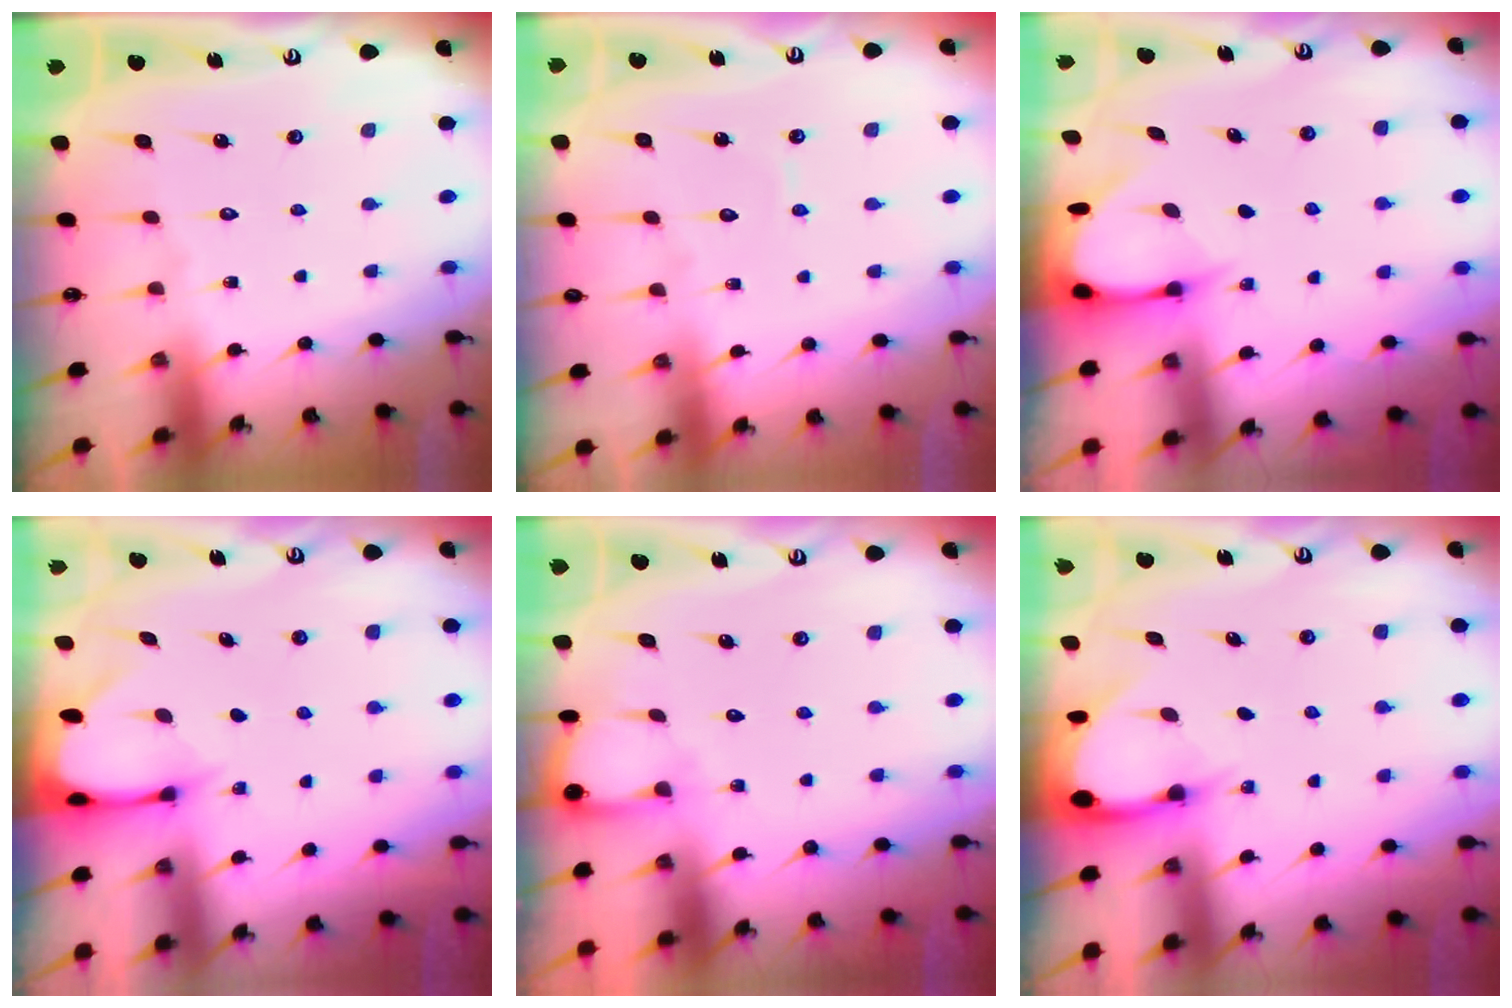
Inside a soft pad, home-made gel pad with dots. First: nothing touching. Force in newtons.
{"total": 3.7, "press": 3.7, "slide": 0.1}
{"total": 3.9, "press": 3.8, "slide": 0.3}
{"total": 2.3, "press": 2.3, "slide": 0.3}
{"total": 3.6, "press": 3.6, "slide": 0.2}
{"total": 3.4, "press": 3.4, "slide": 0.2}